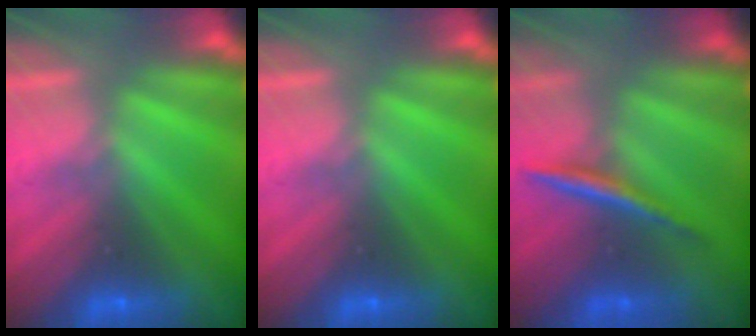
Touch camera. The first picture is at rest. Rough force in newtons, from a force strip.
{"total": 0.0}
{"total": 1.7}